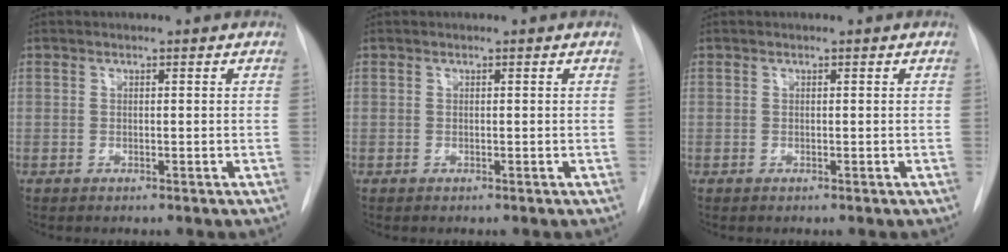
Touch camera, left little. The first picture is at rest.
{"total": 0.0}
{"total": 0.0}